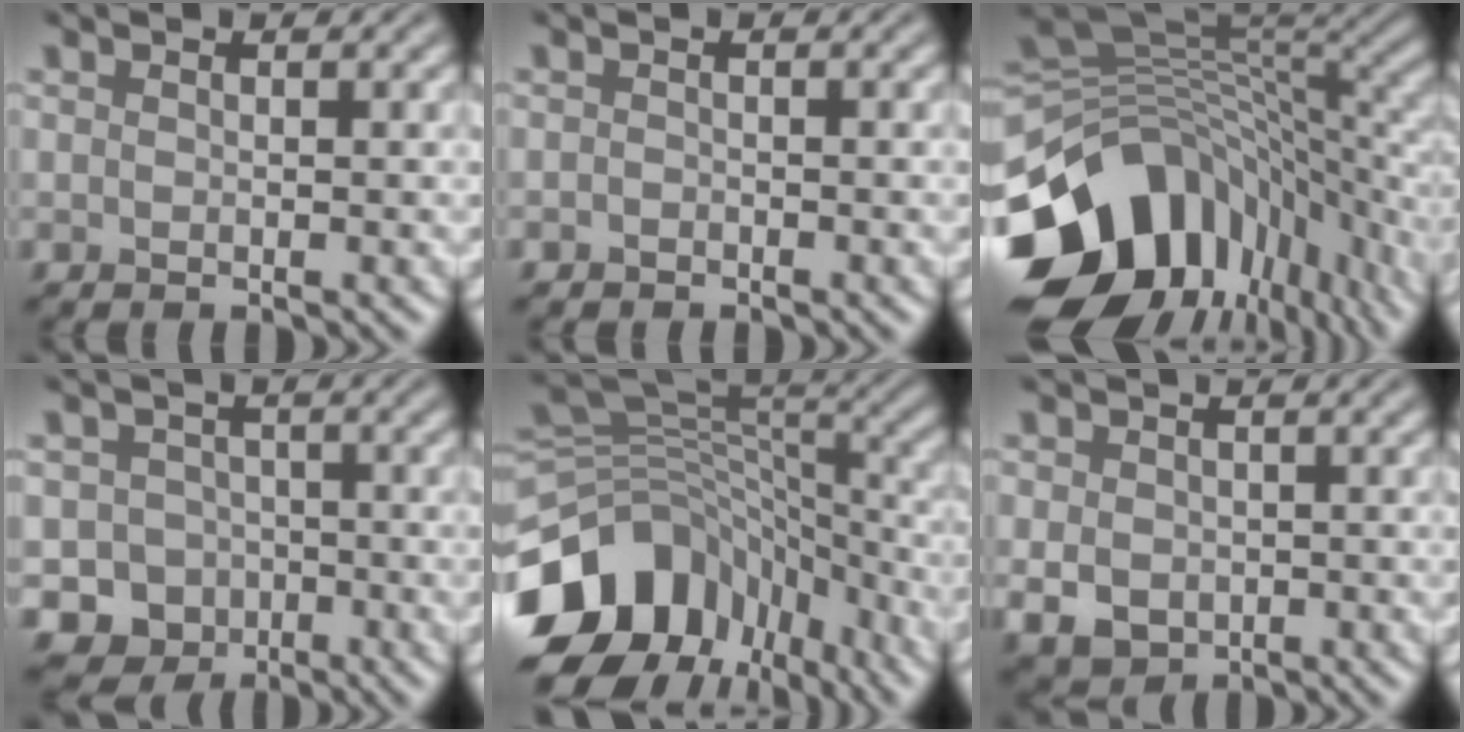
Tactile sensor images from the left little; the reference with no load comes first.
{"total": 0.5, "force": [-0.5, 0.3, 0.0], "torque": [0.000, -0.004, -0.008]}
{"total": 15.6, "force": [-6.8, 10.6, 9.3], "torque": [-0.190, -0.010, -0.107]}
{"total": 8.5, "force": [-4.4, 7.2, 1.4], "torque": [0.004, -0.033, -0.083]}
{"total": 13.1, "force": [-6.9, 9.2, 6.3], "torque": [-0.147, 0.004, -0.111]}
{"total": 3.3, "force": [-0.6, 2.7, 1.9], "torque": [-0.043, -0.011, -0.009]}